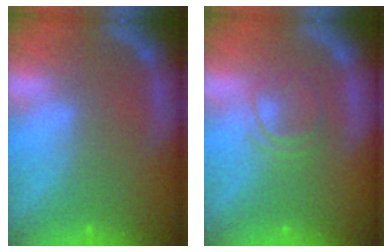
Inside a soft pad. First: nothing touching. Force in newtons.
{"total": 3.0}